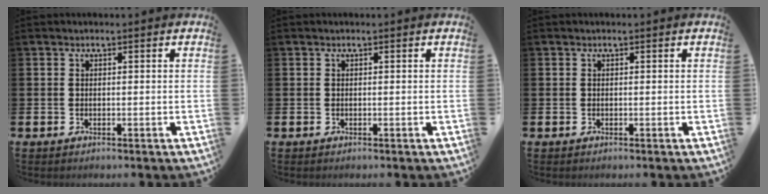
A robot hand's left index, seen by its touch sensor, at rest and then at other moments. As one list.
[{"total": 0.0}, {"total": 0.0}]